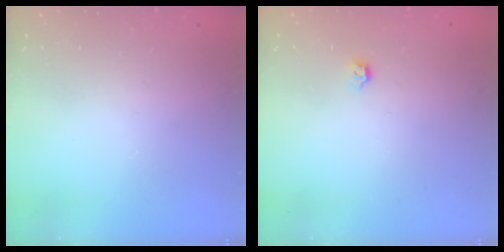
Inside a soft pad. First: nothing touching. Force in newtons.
{"total": 2.8, "press": 2.7, "slide": 0.8}